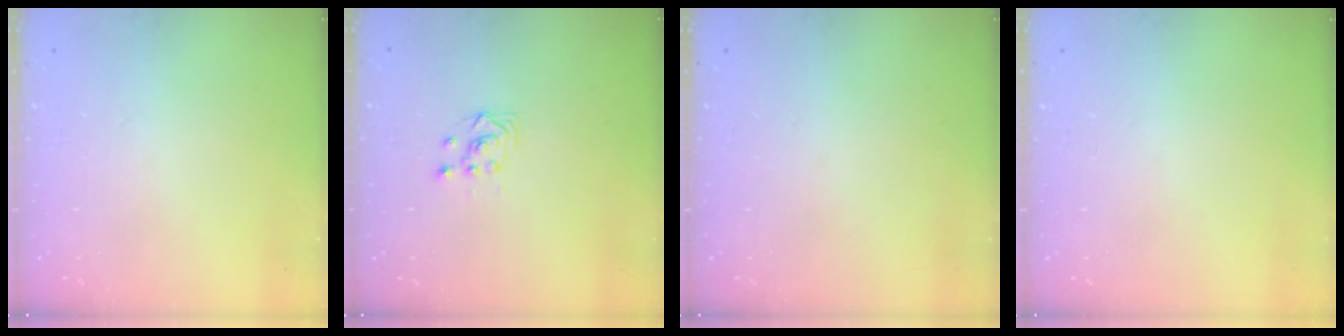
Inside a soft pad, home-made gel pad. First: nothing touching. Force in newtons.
{"total": 3.4, "press": 3.4, "slide": 0.5}
{"total": 0.0}
{"total": 0.0}